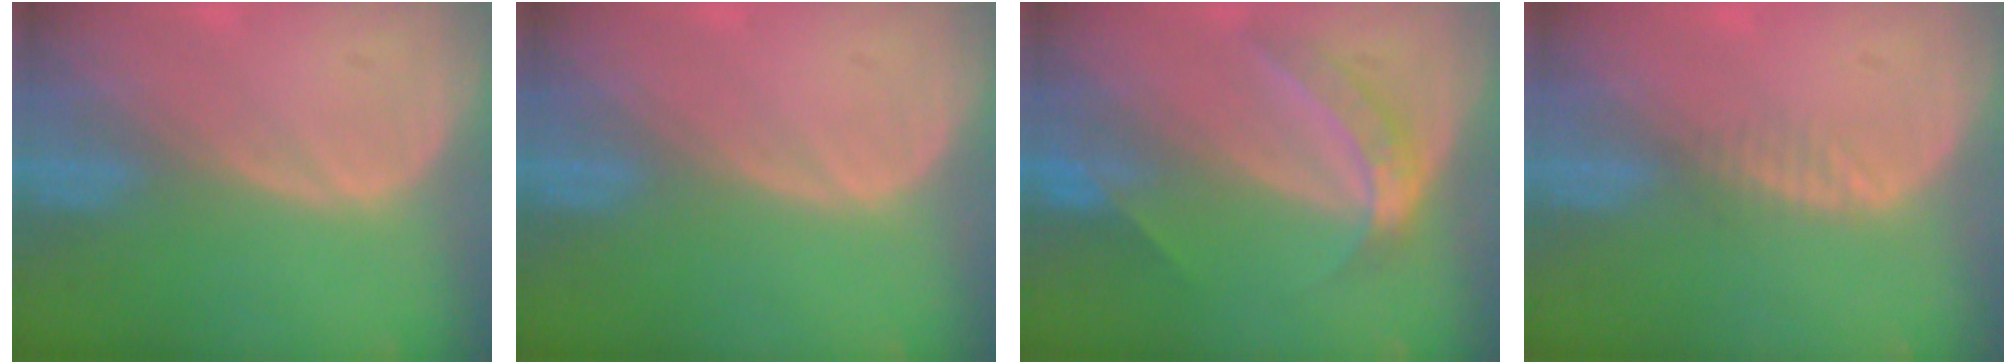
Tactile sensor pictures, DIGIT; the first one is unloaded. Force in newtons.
{"total": 0.0}
{"total": 6.0, "press": 5.0, "slide": 3.4}
{"total": 1.3, "press": 1.1, "slide": 0.7}